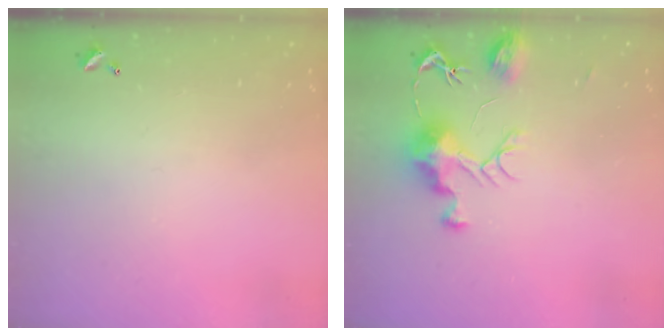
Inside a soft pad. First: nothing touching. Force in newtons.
{"total": 9.4, "press": 9.4, "slide": 0.3}